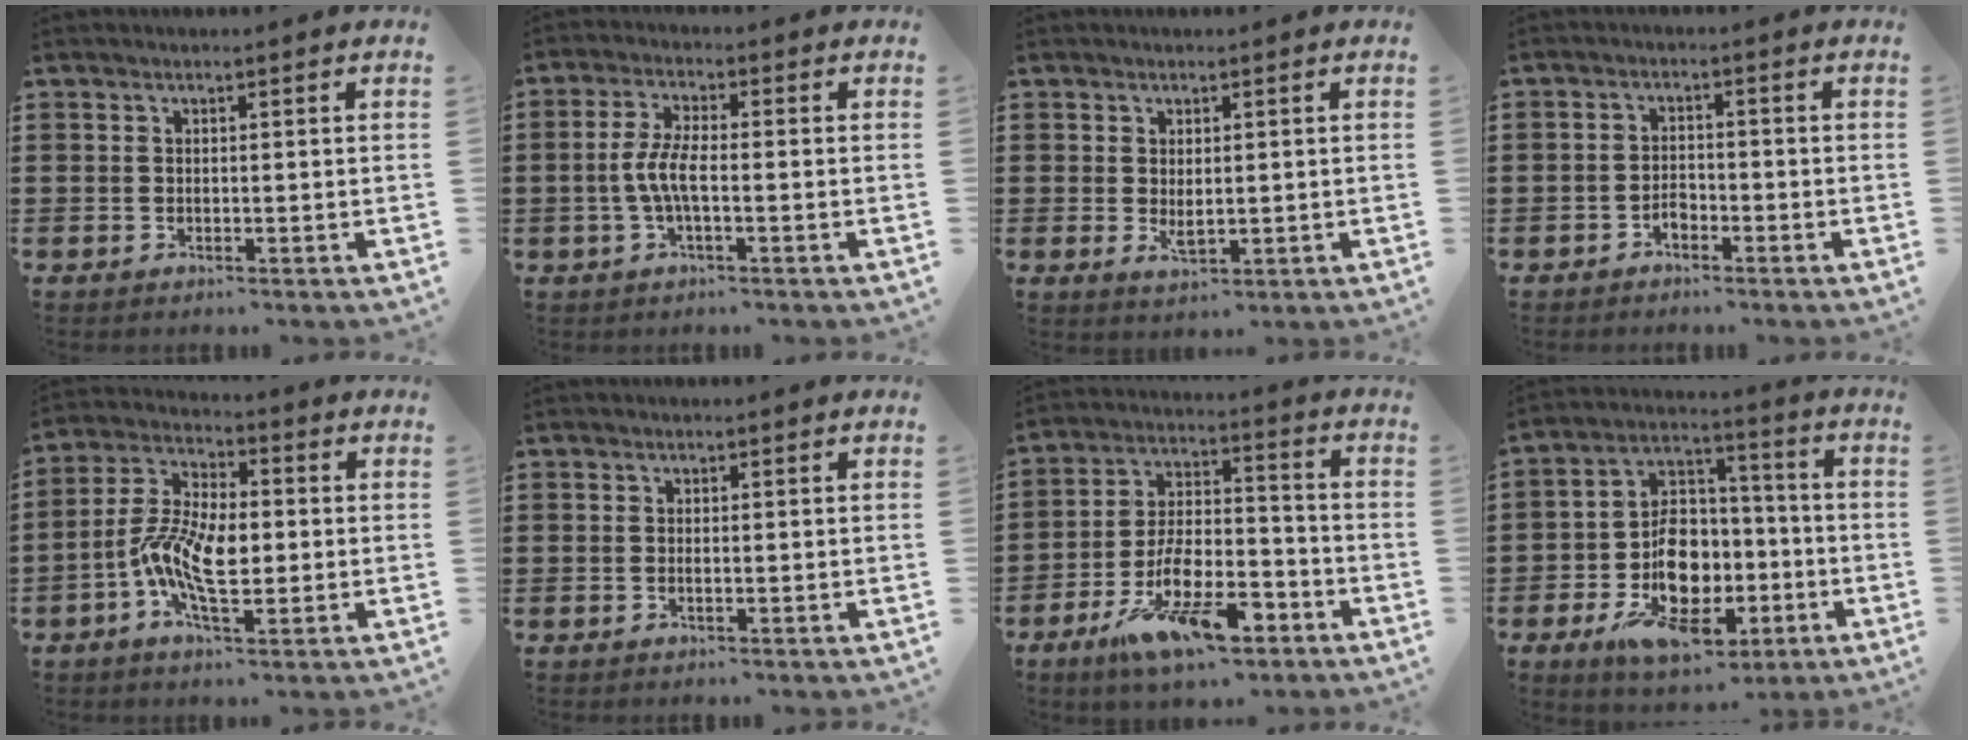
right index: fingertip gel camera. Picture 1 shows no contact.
{"total": 5.0, "force": [-1.1, 1.4, 4.6], "torque": [-0.110, -0.006, -0.030]}
{"total": 2.1, "force": [0.1, 1.0, 1.9], "torque": [-0.037, 0.001, 0.003]}
{"total": 2.2, "force": [-1.6, 1.3, 0.9], "torque": [-0.022, 0.003, -0.034]}
{"total": 9.8, "force": [-1.8, 4.4, 8.5], "torque": [-0.188, -0.003, -0.038]}
{"total": 0.7, "force": [-0.1, 0.2, 0.7], "torque": [-0.013, -0.003, -0.001]}
{"total": 13.4, "force": [-8.1, 5.0, 9.3], "torque": [-0.179, 0.024, -0.148]}
{"total": 12.8, "force": [-4.0, 8.2, 8.9], "torque": [-0.160, 0.010, -0.067]}